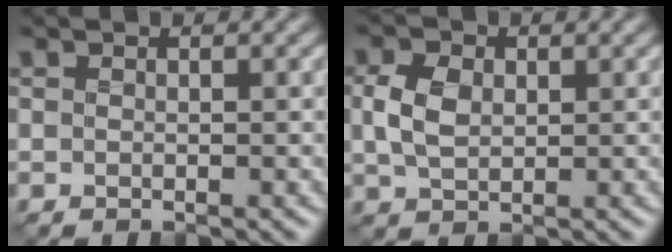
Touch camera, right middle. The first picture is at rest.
{"total": 3.2, "force": [0.3, 2.3, 2.2], "torque": [-0.057, 0.001, 0.006]}